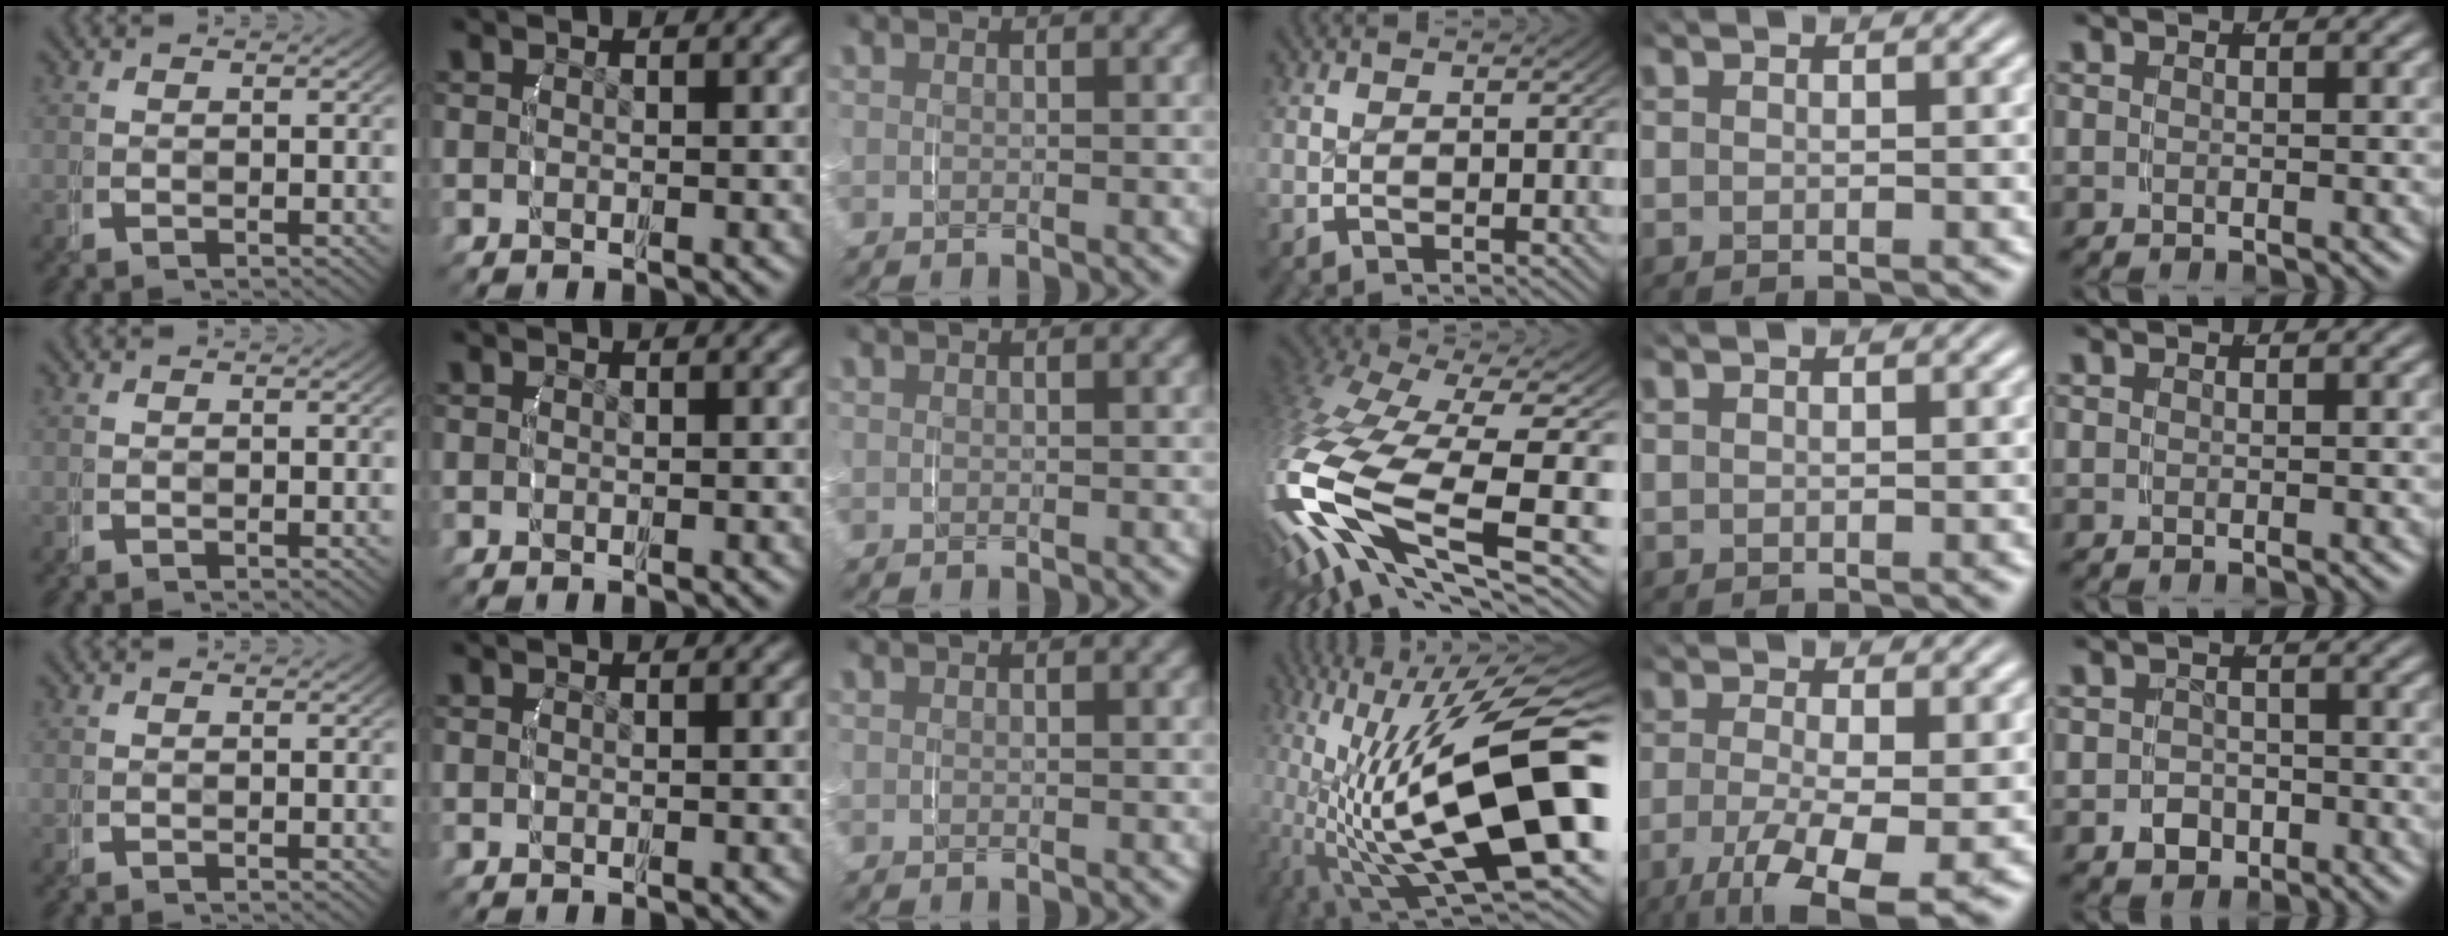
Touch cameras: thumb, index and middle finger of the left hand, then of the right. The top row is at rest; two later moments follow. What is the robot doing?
{"motion": "grasp_and_lifting", "object": "router"}